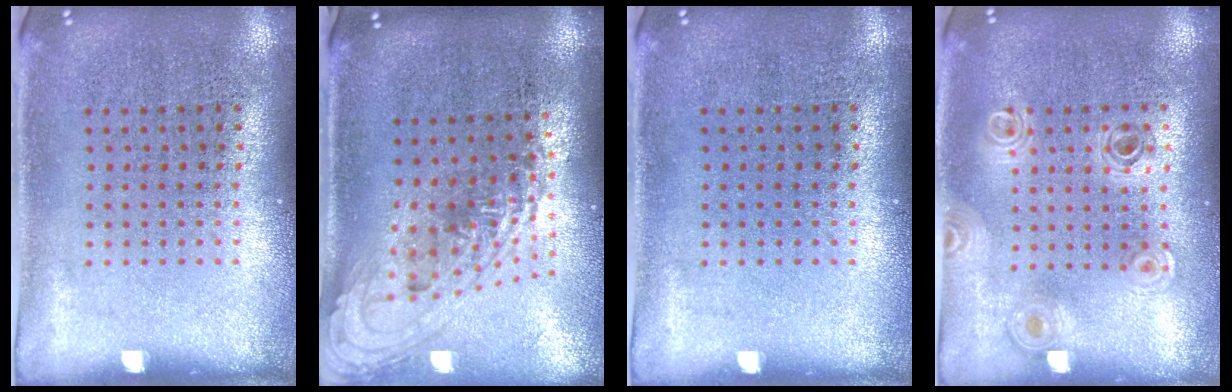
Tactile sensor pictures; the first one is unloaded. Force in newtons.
{"total": 1.8, "press": 1.3, "slide": 1.2}
{"total": 0.0}
{"total": 0.5, "press": 0.5, "slide": 0.1}